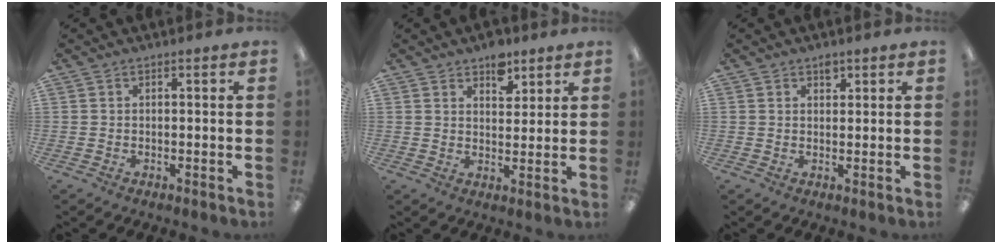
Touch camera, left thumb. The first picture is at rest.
{"total": 6.3, "force": [4.3, 3.5, 3.0], "torque": [-0.023, -0.023, 0.070]}
{"total": 2.0, "force": [1.4, 1.1, 0.8], "torque": [0.000, -0.006, 0.023]}